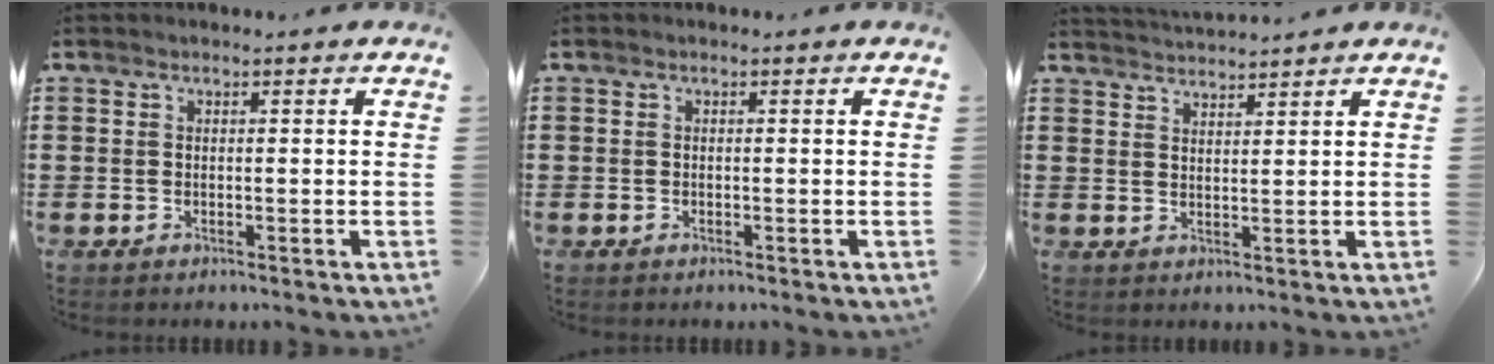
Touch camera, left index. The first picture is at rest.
{"total": 0.0}
{"total": 2.5, "force": [2.5, -0.3, -0.2], "torque": [-0.003, -0.009, 0.046]}